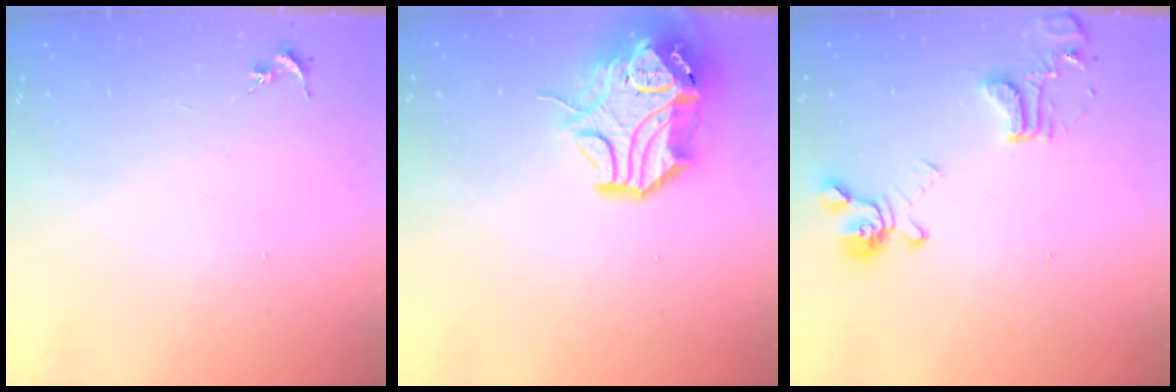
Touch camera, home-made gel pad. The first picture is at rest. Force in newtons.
{"total": 15.5, "press": 15.3, "slide": 2.3}
{"total": 17.3, "press": 17.2, "slide": 1.8}